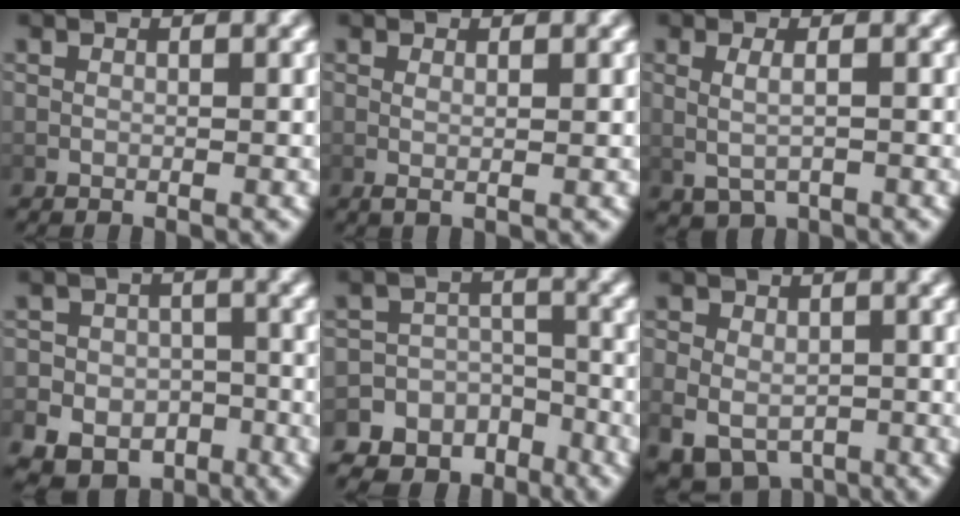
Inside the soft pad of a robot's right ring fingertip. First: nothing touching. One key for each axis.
{"total": 0.8, "fx": 0.2, "fy": -0.1, "fz": 0.7, "tx": -0.015, "ty": -0.011, "tz": 0.011}
{"total": 2.4, "fx": -0.1, "fy": 1.5, "fz": 1.8, "tx": -0.038, "ty": -0.010, "tz": 0.011}
{"total": 8.0, "fx": -5.0, "fy": 6.0, "fz": 1.9, "tx": -0.016, "ty": -0.028, "tz": -0.085}
{"total": 10.9, "fx": -6.8, "fy": 8.2, "fz": 2.4, "tx": -0.038, "ty": -0.024, "tz": -0.125}
{"total": 5.8, "fx": -3.2, "fy": 4.2, "fz": 2.4, "tx": -0.053, "ty": -0.040, "tz": -0.033}